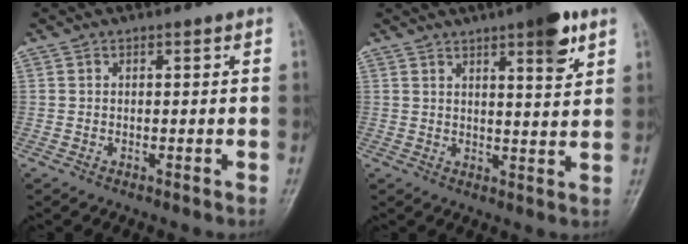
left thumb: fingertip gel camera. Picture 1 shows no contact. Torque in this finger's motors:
{"motor_torque": [1.55, 0.60, 0.90, -0.36, 0.04]}